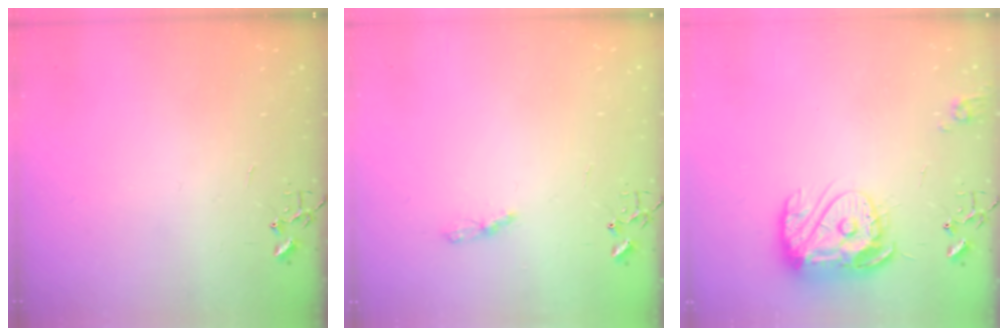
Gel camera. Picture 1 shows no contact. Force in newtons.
{"total": 4.7, "press": 4.7, "slide": 0.4}
{"total": 15.4, "press": 15.3, "slide": 1.3}